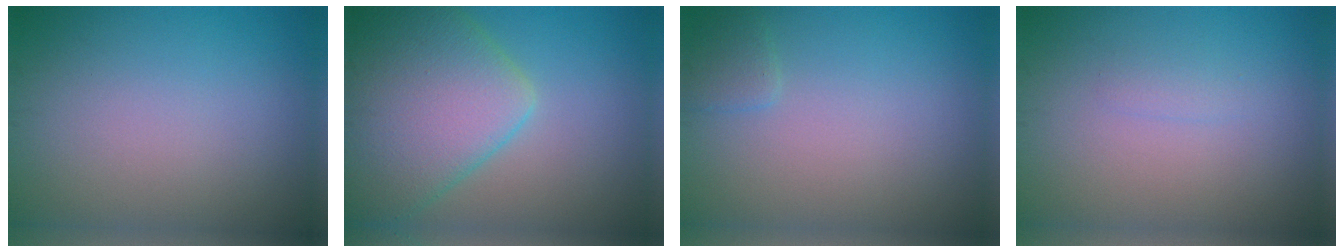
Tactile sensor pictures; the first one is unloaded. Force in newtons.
{"total": 9.6, "press": 9.6, "slide": 0.5}
{"total": 1.0, "press": 1.0, "slide": 0.1}
{"total": 0.7, "press": 0.7, "slide": 0.1}